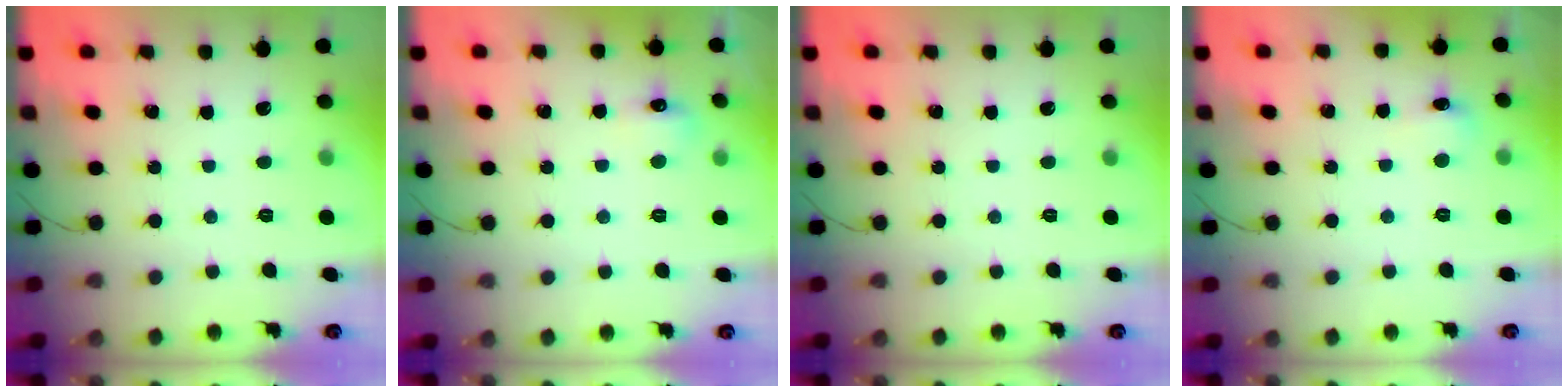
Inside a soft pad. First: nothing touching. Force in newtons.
{"total": 6.1, "press": 5.8, "slide": 1.9}
{"total": 0.0}
{"total": 5.9, "press": 5.6, "slide": 1.6}